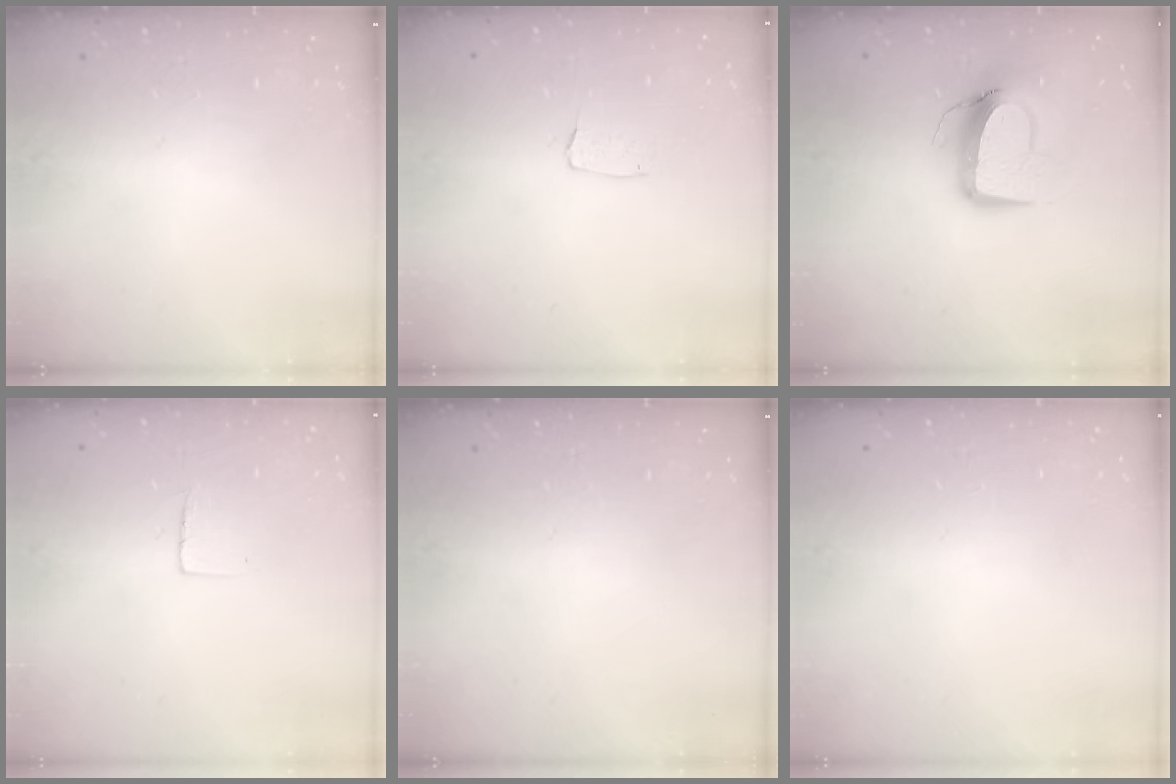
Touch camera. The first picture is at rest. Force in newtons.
{"total": 3.0, "press": 3.0, "slide": 0.2}
{"total": 11.5, "press": 11.5, "slide": 1.4}
{"total": 4.5, "press": 4.5, "slide": 0.4}
{"total": 0.0}
{"total": 0.0}